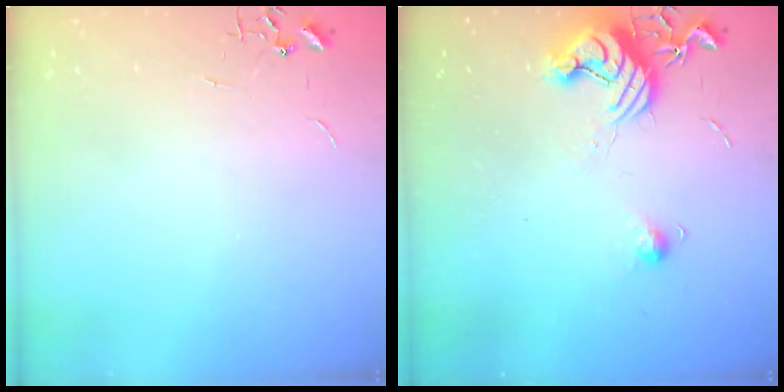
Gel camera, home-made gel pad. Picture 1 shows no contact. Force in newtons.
{"total": 11.2, "press": 11.1, "slide": 1.0}